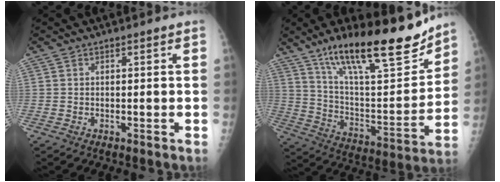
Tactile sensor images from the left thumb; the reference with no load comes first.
{"total": 25.2, "force": [17.8, 6.8, 16.6], "torque": [-0.235, -0.073, 0.297]}